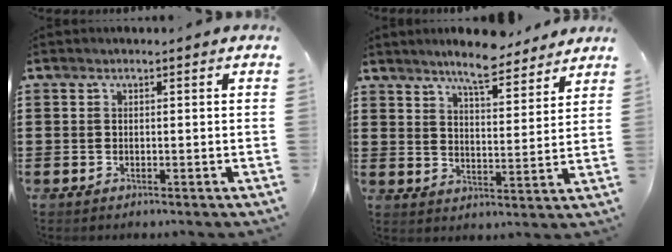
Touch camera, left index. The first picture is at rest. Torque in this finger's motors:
{"motor_torque": [2.14, 0.00, 0.41, 0.11]}